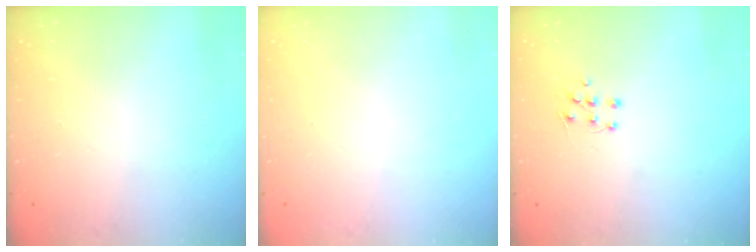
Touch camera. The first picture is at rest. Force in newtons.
{"total": 0.0}
{"total": 4.9, "press": 4.9, "slide": 0.4}